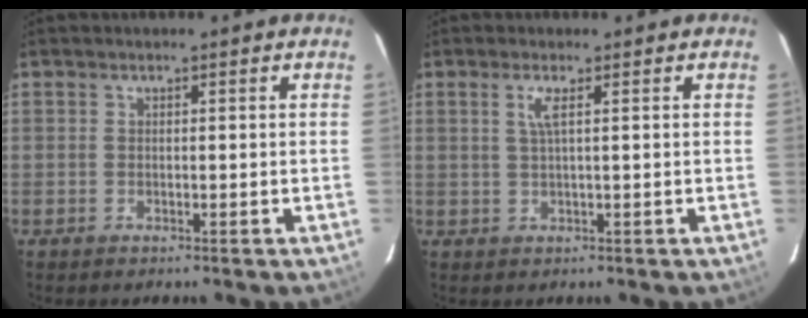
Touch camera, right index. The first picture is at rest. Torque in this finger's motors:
{"motor_torque": [0.16, 0.05, 0.05, 0.05]}